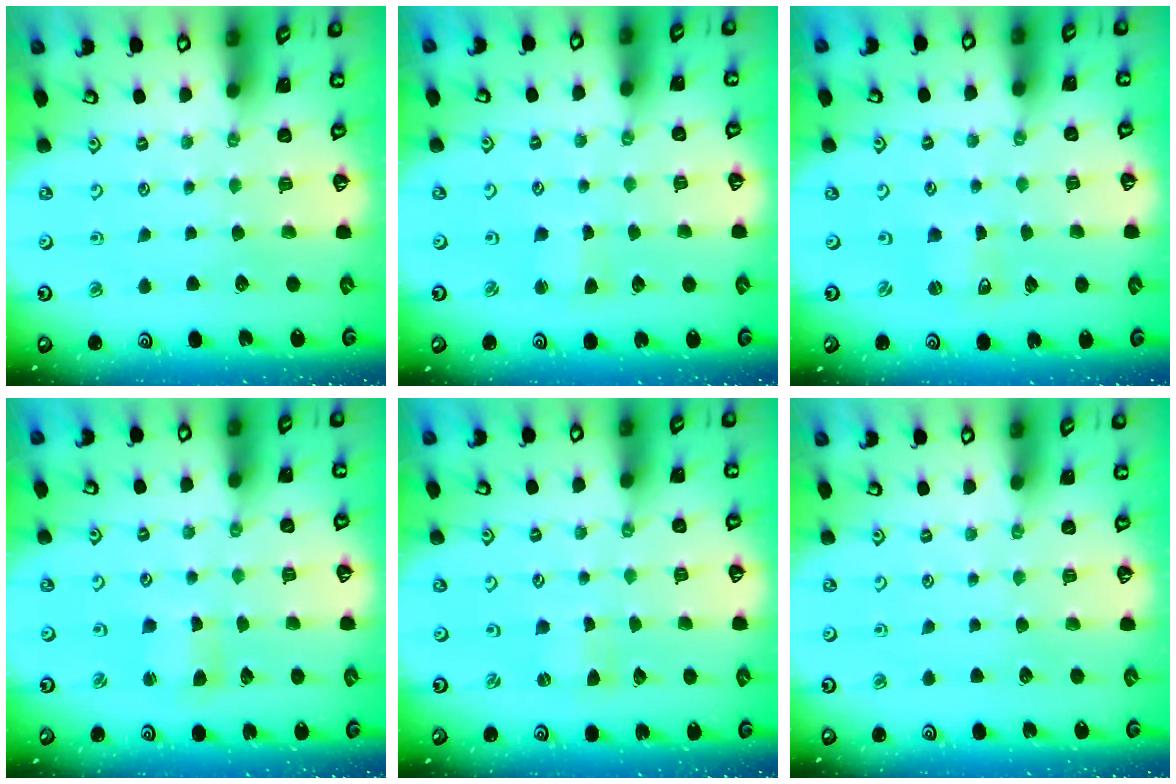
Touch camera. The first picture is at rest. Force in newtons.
{"total": 2.3, "press": 2.3, "slide": 0.3}
{"total": 1.5, "press": 1.5, "slide": 0.1}
{"total": 2.5, "press": 2.5, "slide": 0.3}
{"total": 0.0}
{"total": 0.0}